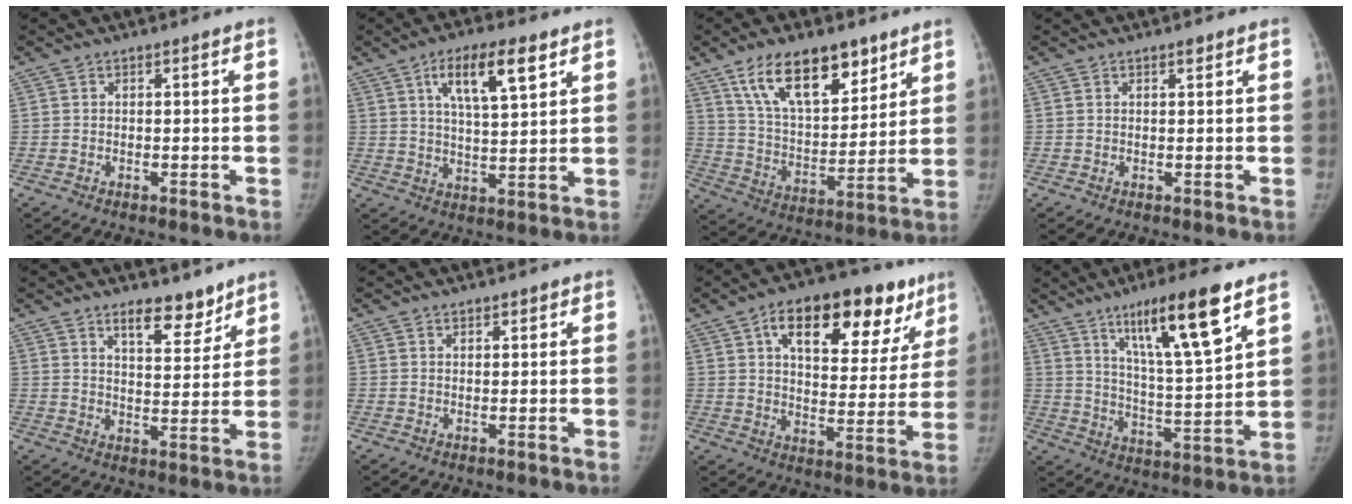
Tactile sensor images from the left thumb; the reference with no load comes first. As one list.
[{"total": 11.1, "force": [5.4, 3.5, 8.9], "torque": [-0.138, -0.021, 0.094]}, {"total": 18.2, "force": [11.1, 8.7, 11.4], "torque": [-0.142, -0.050, 0.199]}, {"total": 0.8, "force": [0.6, 0.3, 0.6], "torque": [-0.006, -0.002, 0.008]}, {"total": 8.0, "force": [5.9, 3.3, 4.2], "torque": [-0.034, -0.043, 0.091]}, {"total": 1.2, "force": [0.9, 0.7, 0.5], "torque": [0.002, -0.003, 0.009]}, {"total": 23.4, "force": [12.1, 11.6, 16.2], "torque": [-0.186, -0.008, 0.178]}, {"total": 17.2, "force": [9.8, 2.6, 13.9], "torque": [-0.220, -0.050, 0.170]}]